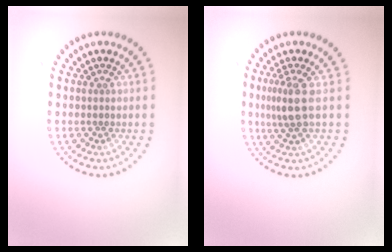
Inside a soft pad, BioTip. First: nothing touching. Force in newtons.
{"total": 2.7, "press": 2.1, "slide": 1.7}